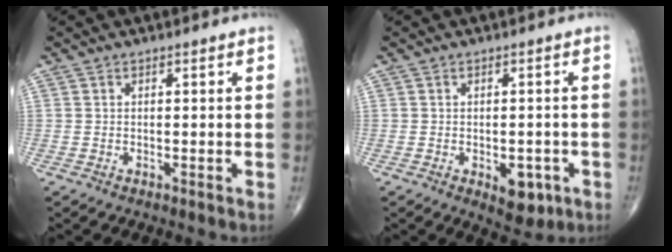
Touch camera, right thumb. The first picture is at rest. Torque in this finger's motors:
{"motor_torque": [1.48, 1.13, 0.30, -0.68, 0.17]}